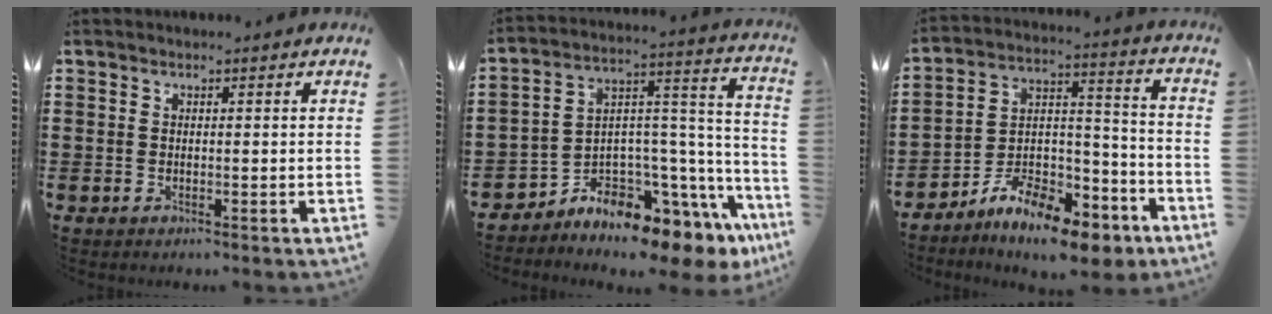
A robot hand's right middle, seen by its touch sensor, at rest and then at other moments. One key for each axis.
{"total": 5.8, "fx": -5.6, "fy": 1.3, "fz": 0.6, "tx": -0.021, "ty": -0.028, "tz": -0.113}
{"total": 11.0, "fx": -9.4, "fy": 3.0, "fz": 4.9, "tx": -0.081, "ty": 0.036, "tz": -0.178}